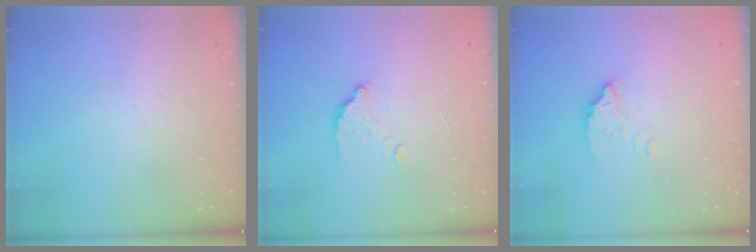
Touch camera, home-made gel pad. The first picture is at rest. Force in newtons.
{"total": 2.7, "press": 2.7, "slide": 0.2}
{"total": 2.8, "press": 2.8, "slide": 0.2}